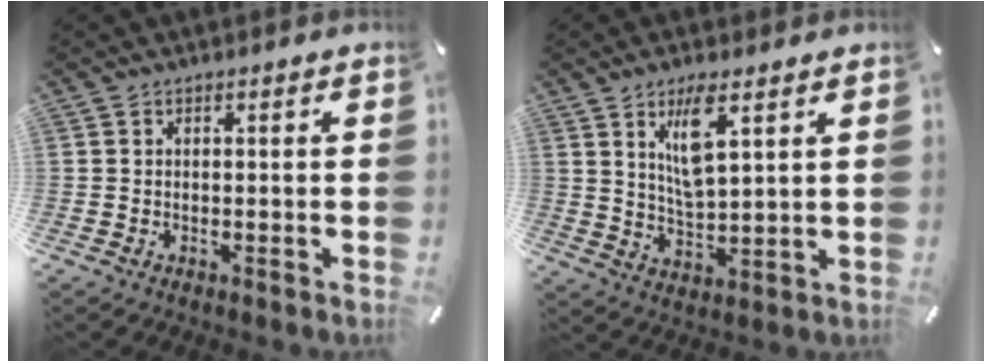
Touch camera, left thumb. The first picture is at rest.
{"total": 9.4, "force": [5.0, 2.7, 7.4], "torque": [-0.139, -0.011, 0.086]}